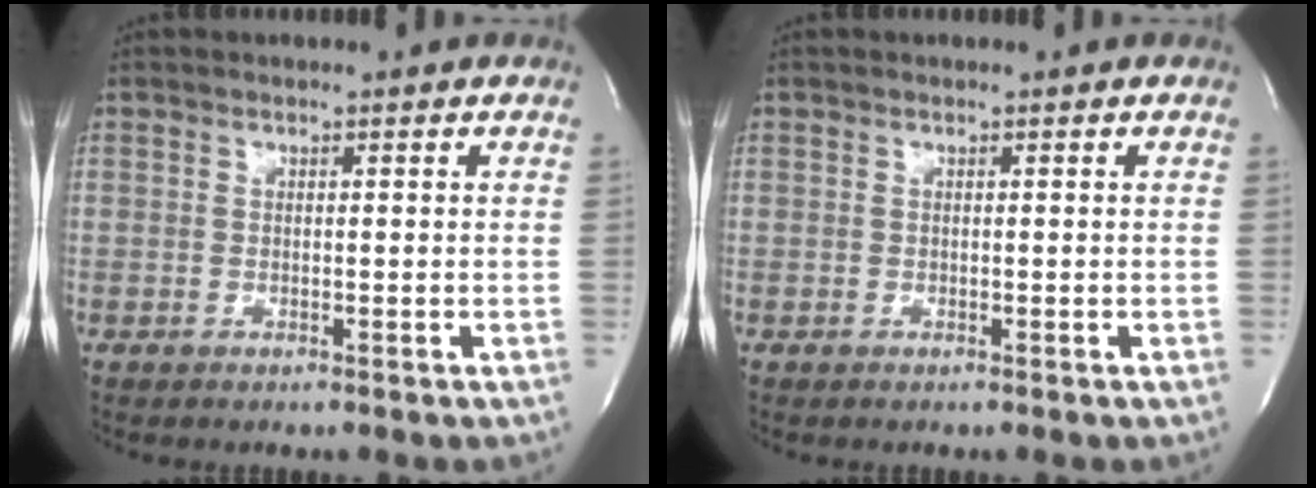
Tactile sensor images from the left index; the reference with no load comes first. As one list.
[{"total": 0.0}]